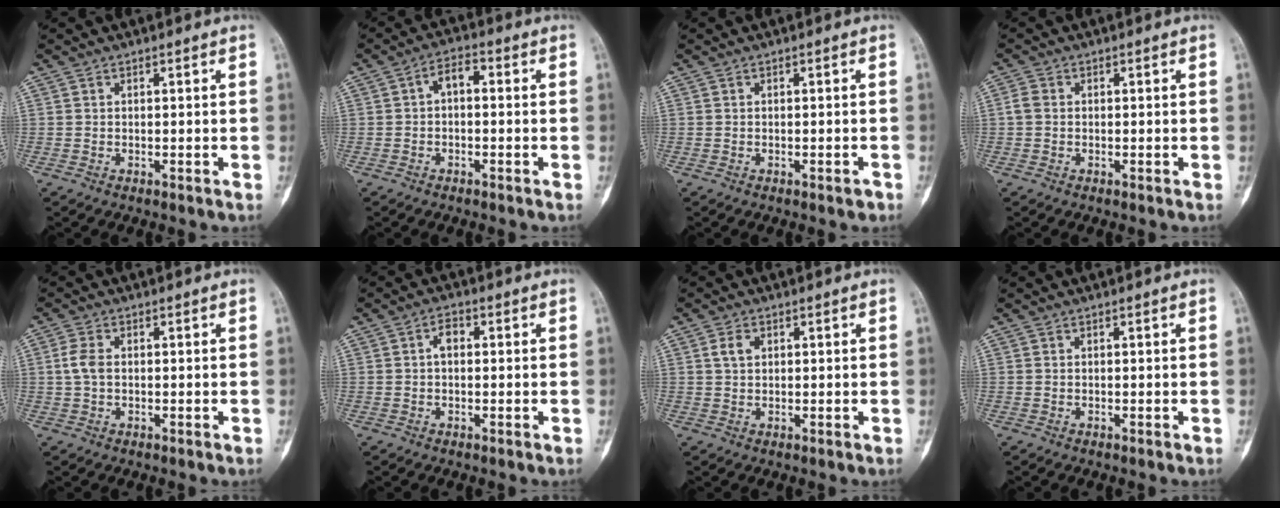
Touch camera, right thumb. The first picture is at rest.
{"total": 3.9, "force": [-0.1, 2.2, 3.1], "torque": [-0.041, 0.019, -0.013]}
{"total": 1.0, "force": [-0.6, 0.3, 0.7], "torque": [-0.009, 0.000, -0.007]}
{"total": 2.0, "force": [-0.1, 1.6, 1.1], "torque": [-0.020, 0.004, -0.006]}
{"total": 3.4, "force": [0.2, 2.0, 2.7], "torque": [-0.065, 0.006, -0.001]}
{"total": 2.7, "force": [0.2, 1.7, 2.1], "torque": [-0.027, 0.010, -0.001]}
{"total": 2.7, "force": [0.9, 1.8, 1.7], "torque": [-0.029, 0.004, 0.018]}
{"total": 0.0}